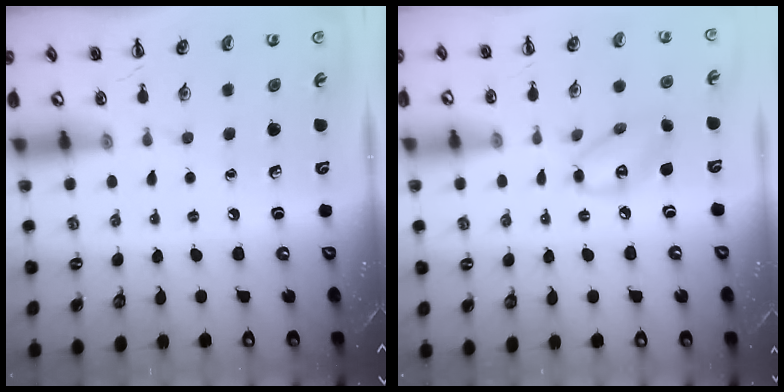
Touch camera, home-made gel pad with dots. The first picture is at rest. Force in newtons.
{"total": 8.0, "press": 7.9, "slide": 0.8}